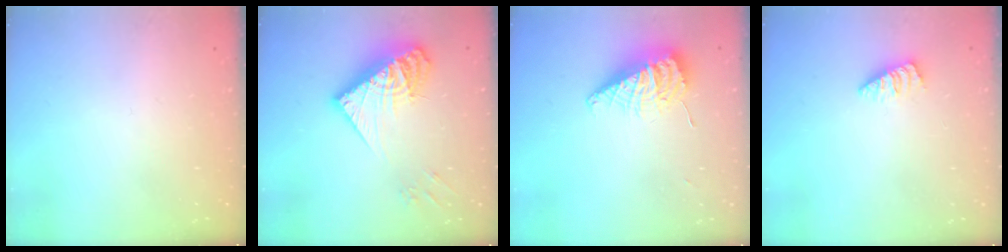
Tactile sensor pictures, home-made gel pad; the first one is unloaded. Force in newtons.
{"total": 17.9, "press": 17.8, "slide": 1.8}
{"total": 9.8, "press": 9.8, "slide": 1.1}
{"total": 1.0, "press": 1.0, "slide": 0.2}